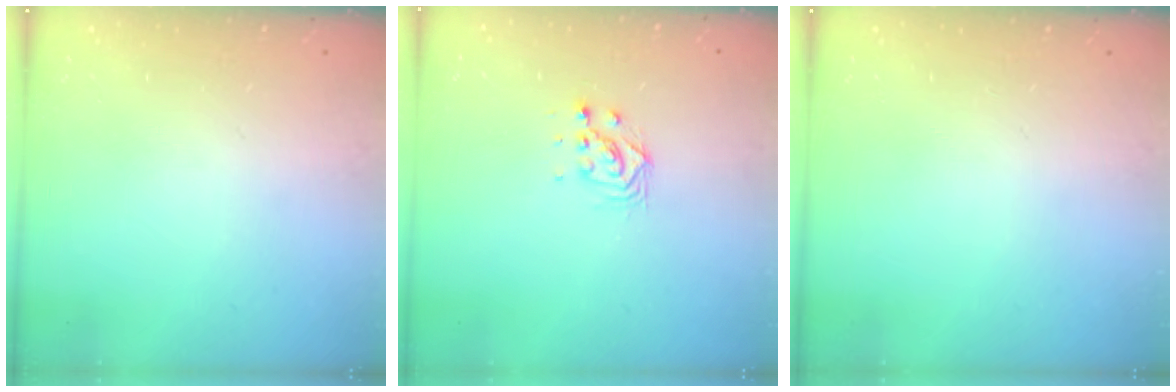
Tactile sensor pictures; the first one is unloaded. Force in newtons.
{"total": 4.8, "press": 4.8, "slide": 0.1}
{"total": 0.0}